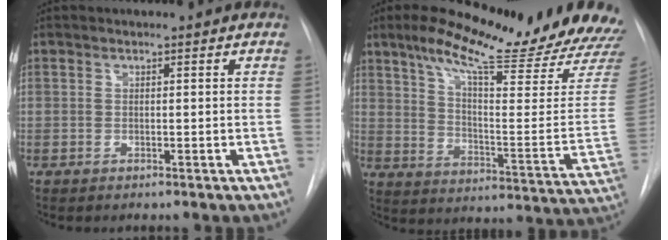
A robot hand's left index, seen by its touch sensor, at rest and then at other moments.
{"total": 24.6, "force": [20.5, 2.3, 13.5], "torque": [-0.205, -0.067, 0.269]}